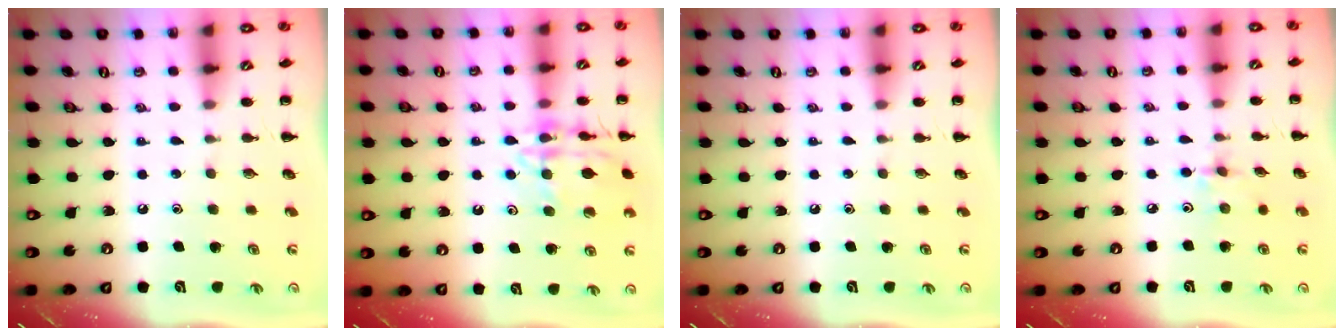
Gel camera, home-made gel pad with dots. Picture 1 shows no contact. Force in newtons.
{"total": 14.2, "press": 14.1, "slide": 1.4}
{"total": 0.0}
{"total": 2.2, "press": 2.1, "slide": 0.6}